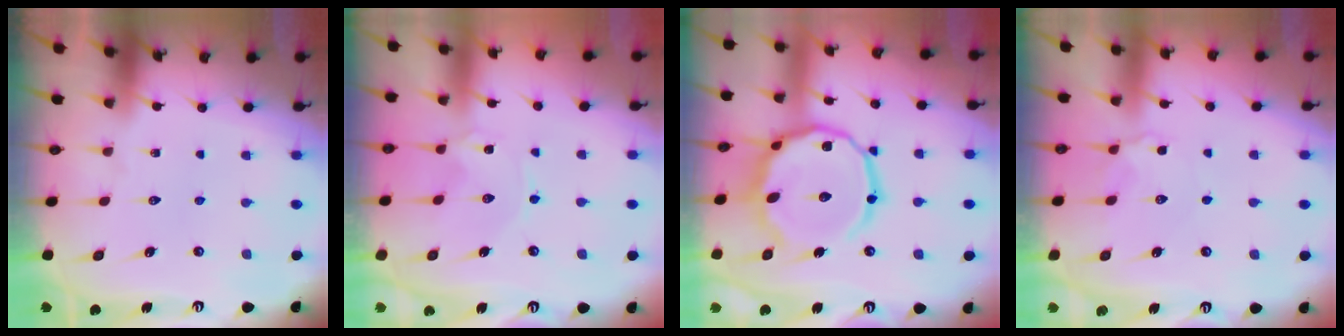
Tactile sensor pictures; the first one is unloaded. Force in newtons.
{"total": 0.0}
{"total": 17.7, "press": 17.6, "slide": 1.3}
{"total": 2.8, "press": 2.7, "slide": 0.5}